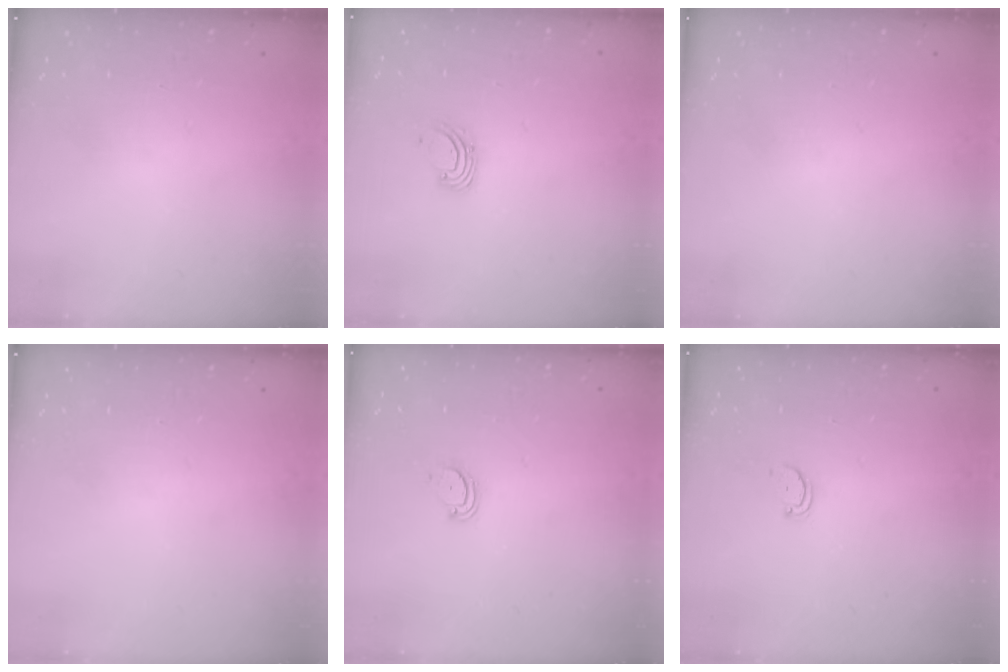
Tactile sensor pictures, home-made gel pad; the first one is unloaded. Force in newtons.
{"total": 2.3, "press": 2.3, "slide": 0.2}
{"total": 0.0}
{"total": 0.0}
{"total": 2.4, "press": 2.4, "slide": 0.2}
{"total": 2.5, "press": 2.4, "slide": 0.4}